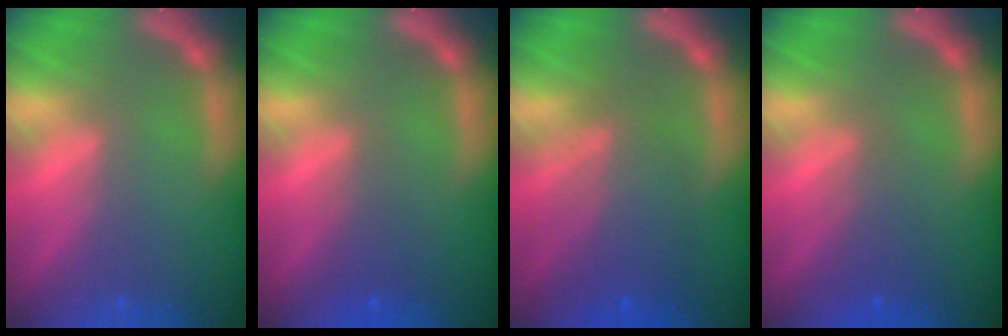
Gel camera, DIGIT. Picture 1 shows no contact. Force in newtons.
{"total": 2.0}
{"total": 6.1}
{"total": 2.5}